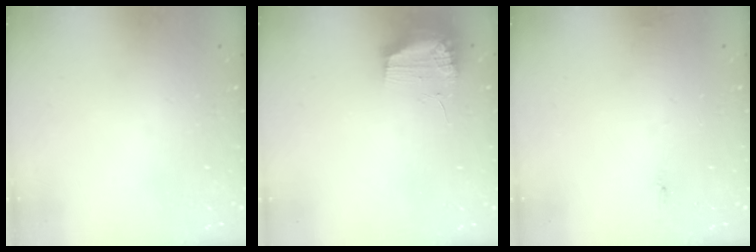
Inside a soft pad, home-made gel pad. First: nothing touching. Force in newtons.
{"total": 10.7, "press": 10.7, "slide": 0.7}
{"total": 4.8, "press": 4.6, "slide": 1.4}